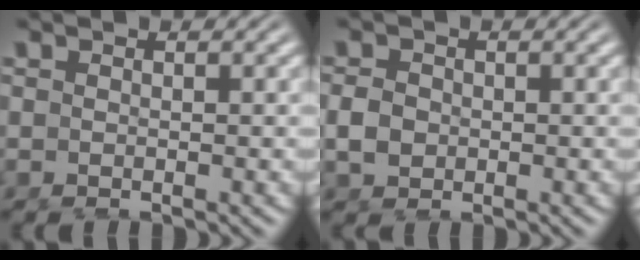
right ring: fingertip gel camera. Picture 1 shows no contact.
{"total": 1.3, "force": [-0.2, 1.0, 0.8], "torque": [-0.024, -0.005, 0.002]}